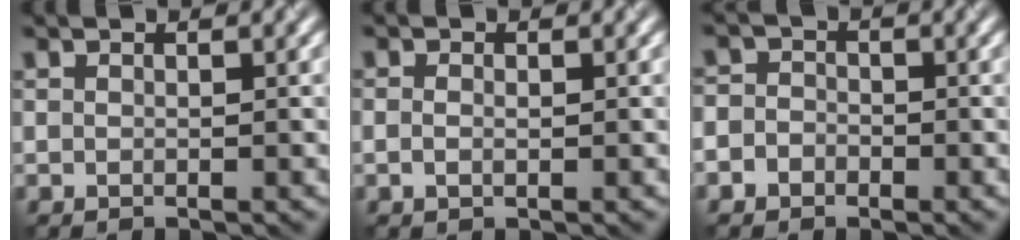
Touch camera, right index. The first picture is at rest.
{"total": 0.9, "force": [-0.1, 0.6, 0.7], "torque": [-0.017, -0.002, -0.003]}
{"total": 2.7, "force": [-1.1, 2.3, 0.7], "torque": [0.013, 0.010, -0.036]}